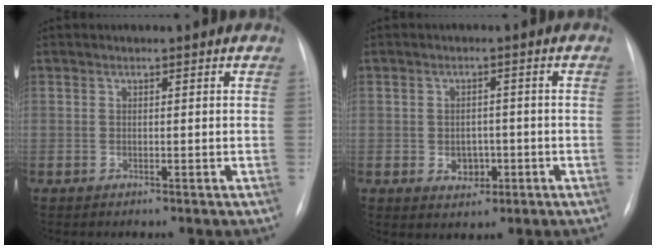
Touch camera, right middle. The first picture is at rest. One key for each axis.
{"total": 3.7, "fx": -1.1, "fy": 2.8, "fz": 2.1, "tx": -0.026, "ty": 0.007, "tz": -0.007}